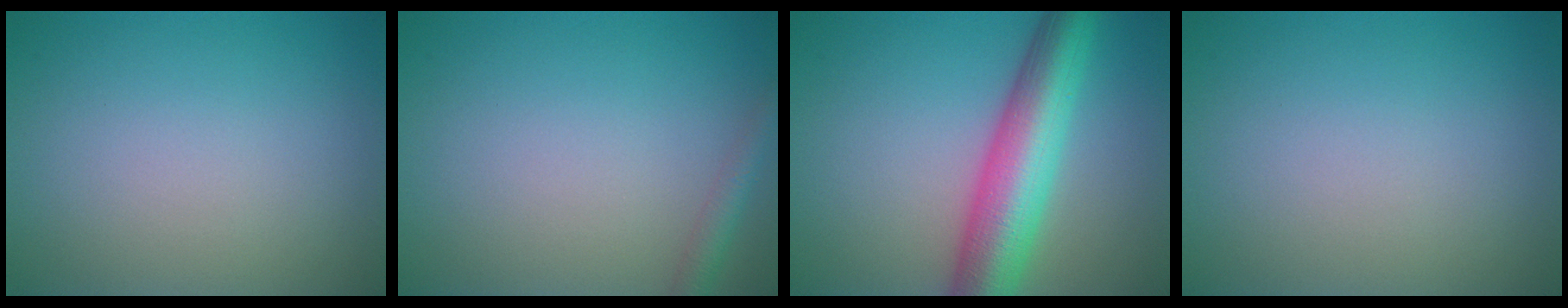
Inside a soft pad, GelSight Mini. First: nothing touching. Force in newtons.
{"total": 1.7, "press": 1.7, "slide": 0.1}
{"total": 8.5, "press": 8.5, "slide": 0.3}
{"total": 0.0}